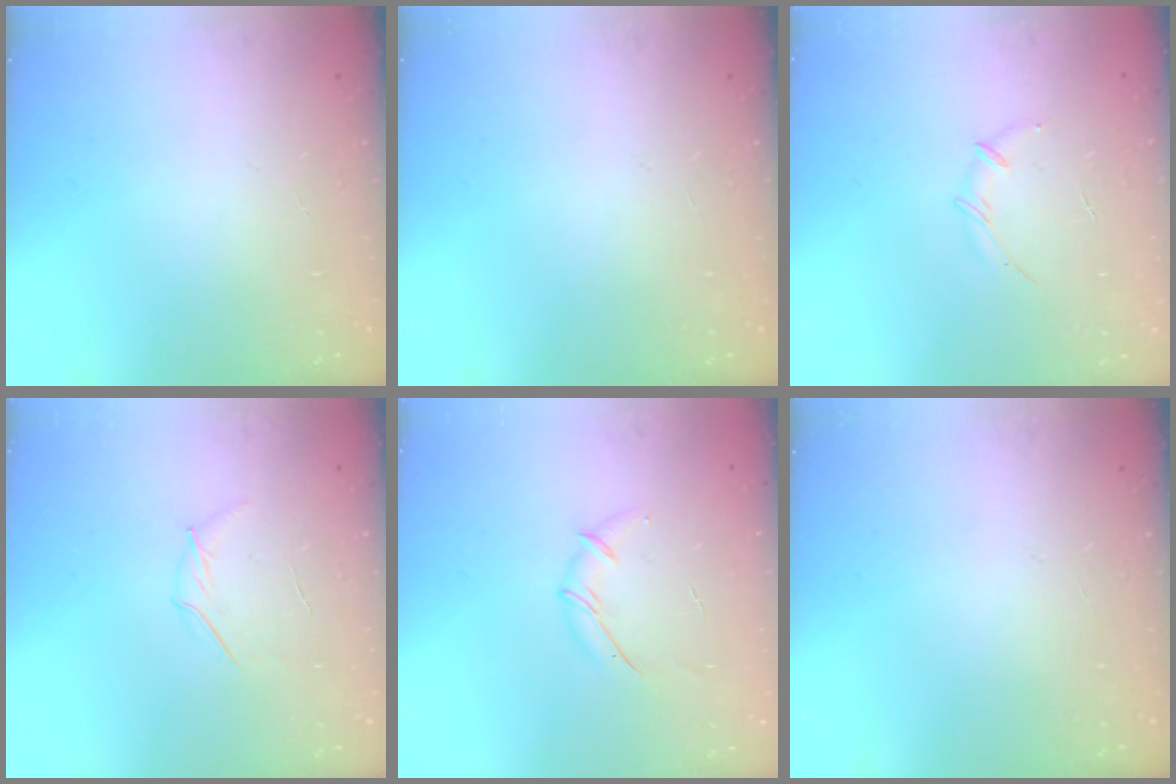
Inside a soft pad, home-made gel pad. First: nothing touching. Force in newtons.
{"total": 0.0}
{"total": 4.6, "press": 4.5, "slide": 1.1}
{"total": 4.1, "press": 3.9, "slide": 1.1}
{"total": 7.2, "press": 7.2, "slide": 1.0}
{"total": 0.0}